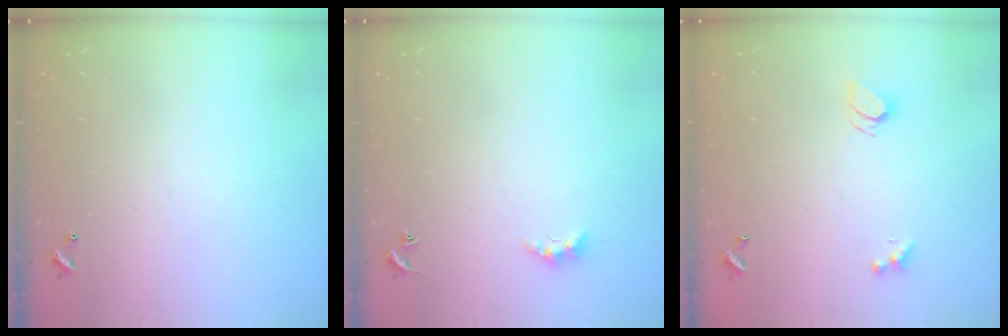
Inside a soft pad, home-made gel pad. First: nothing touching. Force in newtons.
{"total": 2.4, "press": 2.4, "slide": 0.6}
{"total": 2.5, "press": 2.4, "slide": 0.6}